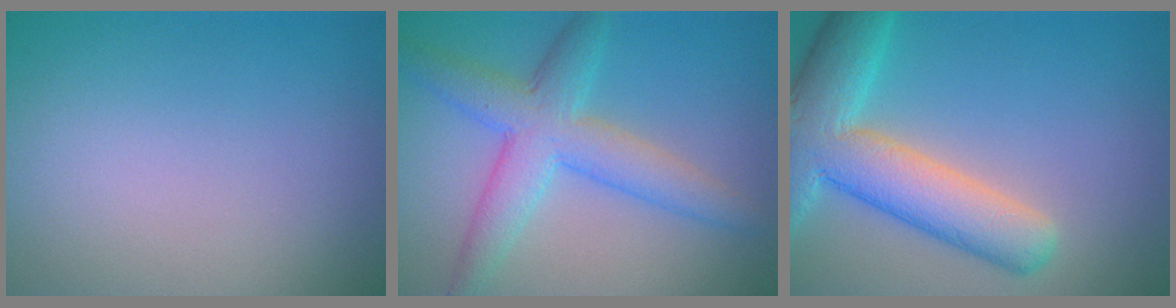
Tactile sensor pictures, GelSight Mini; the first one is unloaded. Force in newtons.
{"total": 5.5, "press": 5.5, "slide": 0.1}
{"total": 8.5, "press": 8.5, "slide": 0.5}